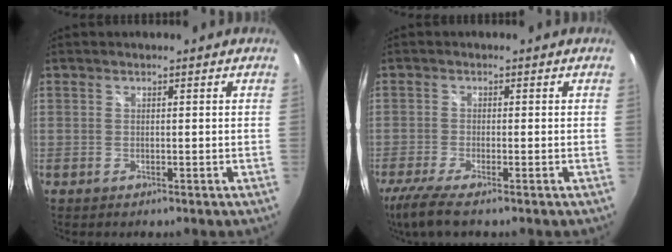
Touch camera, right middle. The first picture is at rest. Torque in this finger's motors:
{"motor_torque": [0.66, -0.49, 0.05, 0.06]}